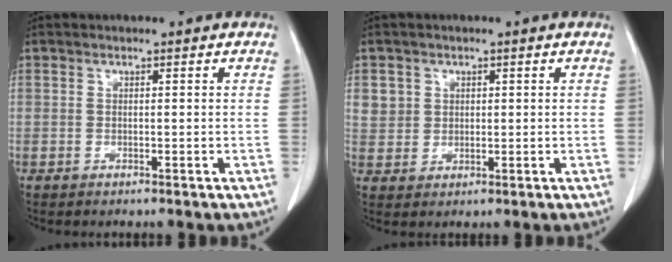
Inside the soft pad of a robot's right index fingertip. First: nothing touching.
{"total": 4.0, "force": [1.5, 3.7, 0.6], "torque": [-0.004, 0.001, 0.033]}